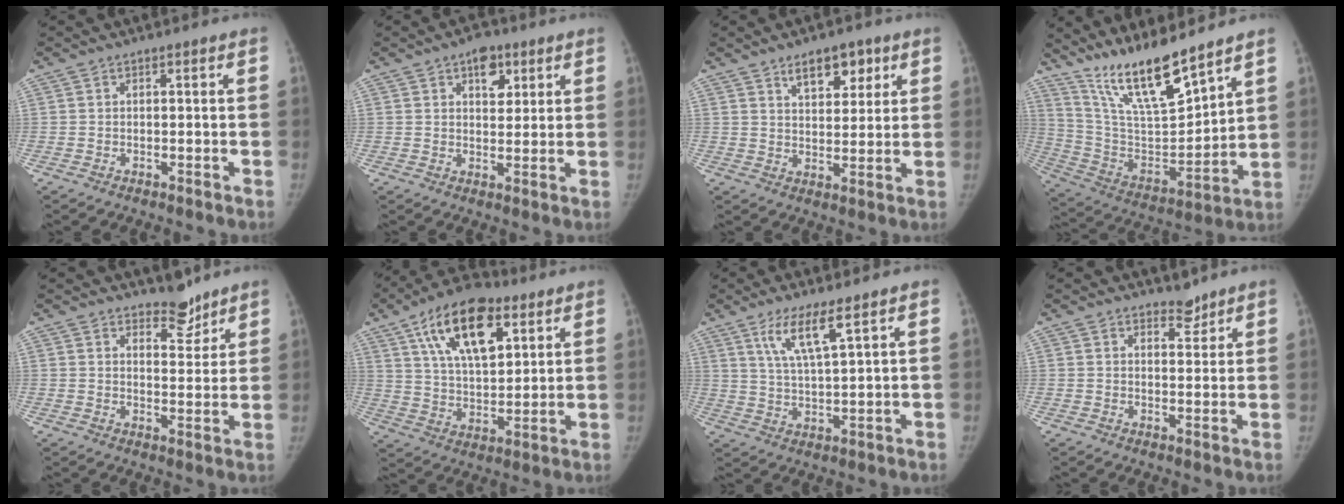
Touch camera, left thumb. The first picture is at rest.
{"total": 6.0, "force": [3.1, 3.6, 3.6], "torque": [-0.019, -0.010, 0.042]}
{"total": 7.9, "force": [4.6, 4.2, 4.9], "torque": [-0.038, -0.024, 0.072]}
{"total": 17.1, "force": [13.6, 3.1, 9.9], "torque": [-0.150, -0.079, 0.266]}
{"total": 5.3, "force": [4.4, 2.4, 1.6], "torque": [0.006, -0.035, 0.070]}
{"total": 18.6, "force": [8.9, 9.1, 13.5], "torque": [-0.189, -0.024, 0.154]}
{"total": 7.4, "force": [4.4, 1.1, 5.8], "torque": [-0.112, -0.025, 0.092]}
{"total": 3.0, "force": [2.6, 1.3, 0.7], "torque": [0.008, -0.020, 0.039]}